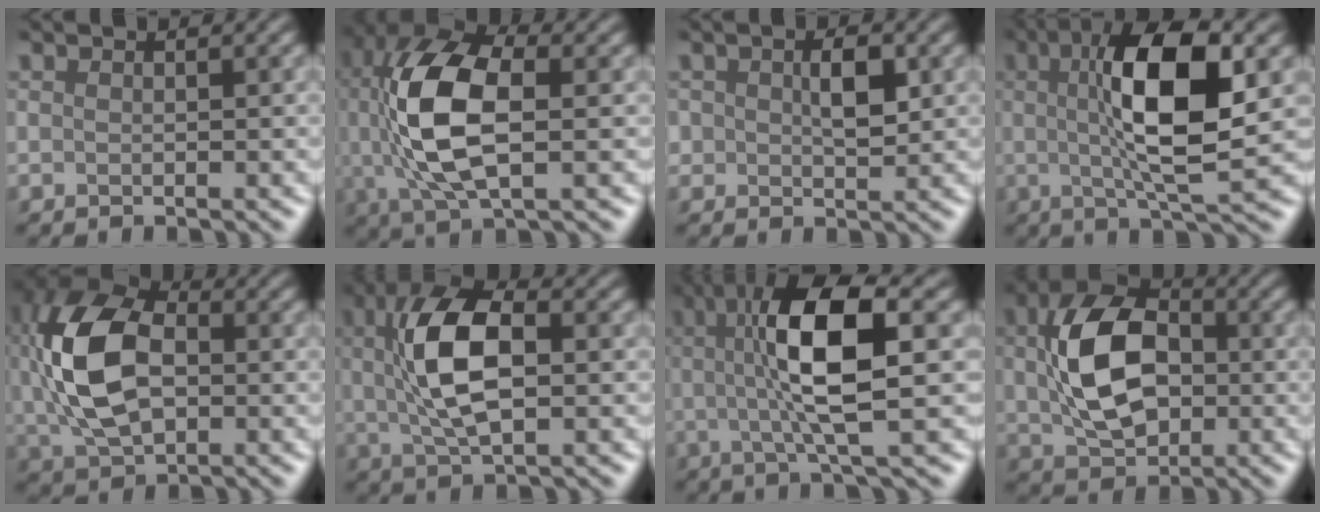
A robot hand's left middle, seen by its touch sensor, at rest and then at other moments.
{"total": 9.7, "force": [0.8, 5.1, 8.3], "torque": [-0.185, 0.013, 0.017]}
{"total": 1.5, "force": [0.5, 0.9, 1.2], "torque": [-0.027, 0.006, 0.011]}
{"total": 8.9, "force": [1.7, 2.2, 8.5], "torque": [-0.140, 0.011, 0.032]}
{"total": 10.4, "force": [1.0, 6.8, 7.9], "torque": [-0.189, 0.010, 0.022]}
{"total": 7.6, "force": [1.0, 3.4, 6.7], "torque": [-0.135, 0.018, 0.015]}
{"total": 8.1, "force": [1.3, 1.8, 7.8], "torque": [-0.137, 0.014, 0.027]}
{"total": 9.0, "force": [0.7, 5.9, 6.7], "torque": [-0.149, 0.011, 0.015]}